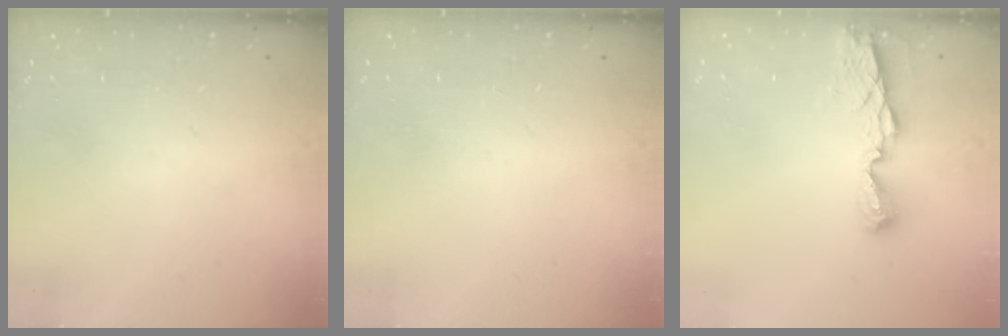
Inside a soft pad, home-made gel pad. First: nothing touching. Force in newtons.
{"total": 0.0}
{"total": 7.2, "press": 7.2, "slide": 0.5}